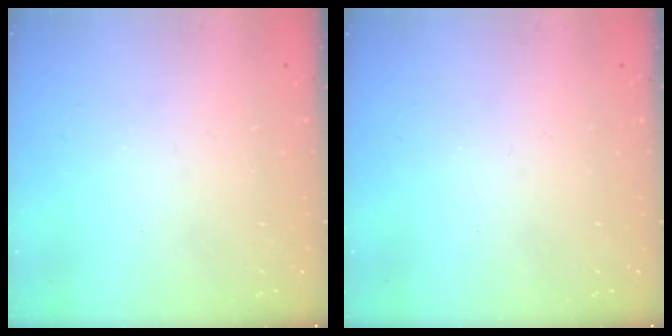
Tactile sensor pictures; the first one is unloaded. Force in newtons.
{"total": 0.0}